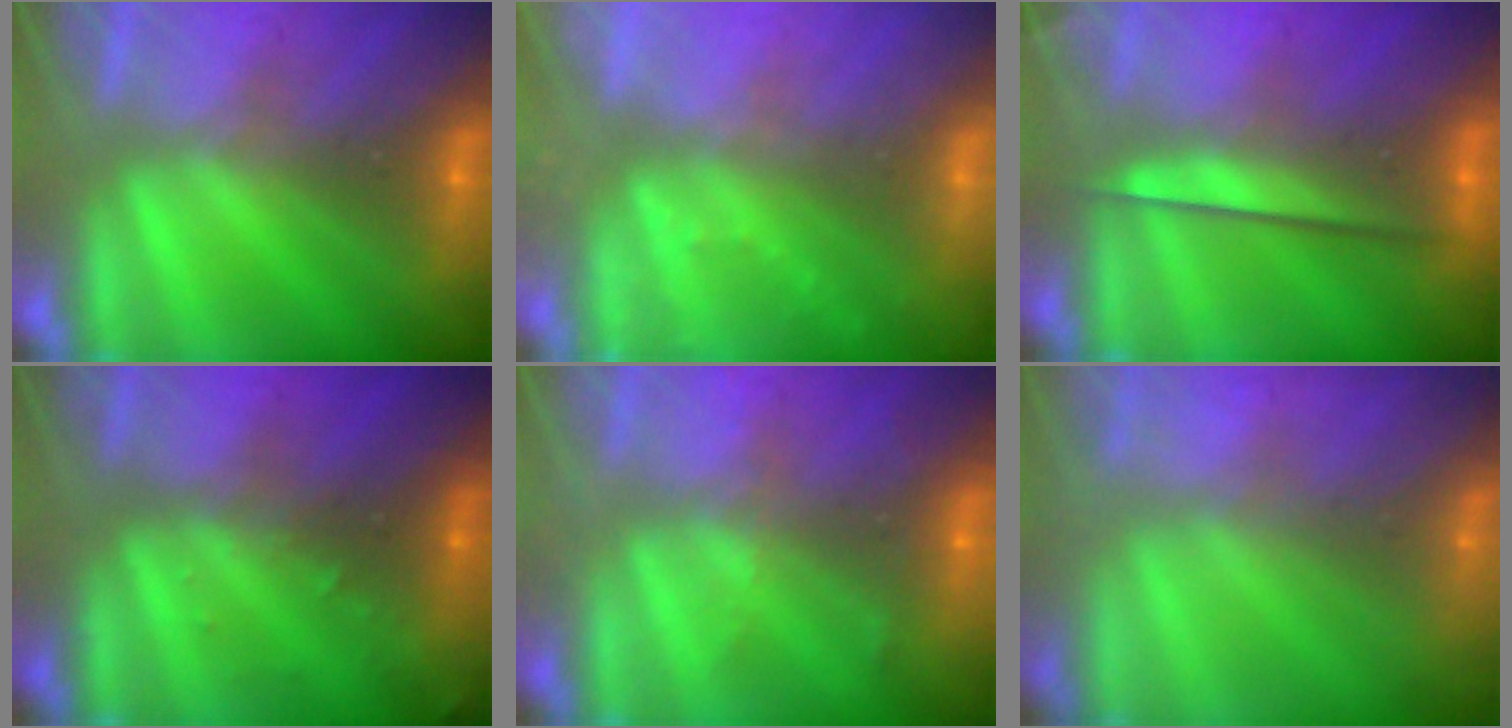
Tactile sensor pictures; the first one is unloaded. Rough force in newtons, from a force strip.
{"total": 2.2}
{"total": 2.4}
{"total": 2.7}
{"total": 2.3}
{"total": 10.7}